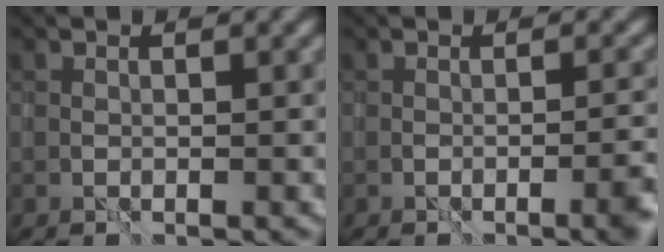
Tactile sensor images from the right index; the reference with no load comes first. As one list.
[{"total": 2.8, "force": [-1.3, 0.5, 2.4], "torque": [-0.028, -0.001, -0.016]}]